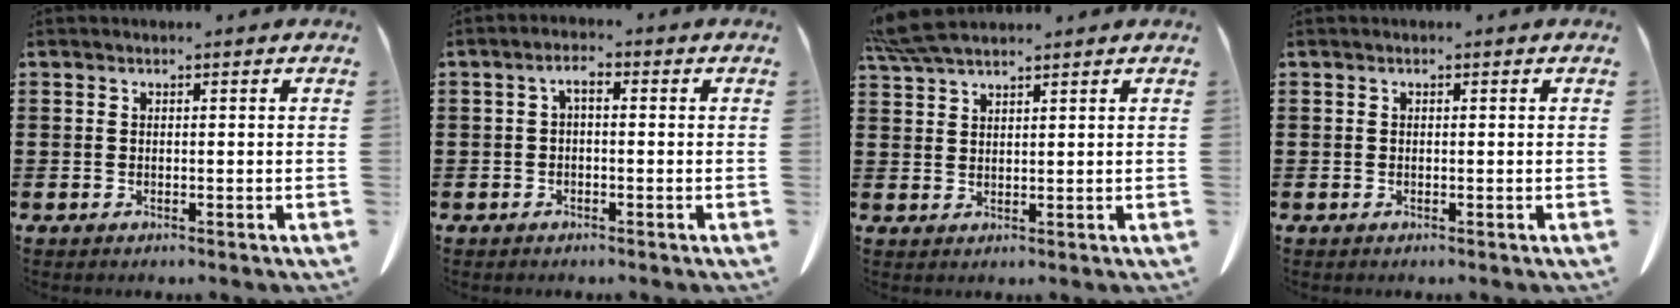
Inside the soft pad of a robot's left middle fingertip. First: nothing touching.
{"total": 2.4, "force": [-0.8, 0.9, 2.1], "torque": [-0.043, 0.006, -0.018]}
{"total": 5.1, "force": [4.3, 0.7, 2.6], "torque": [-0.063, -0.006, 0.083]}
{"total": 0.0}